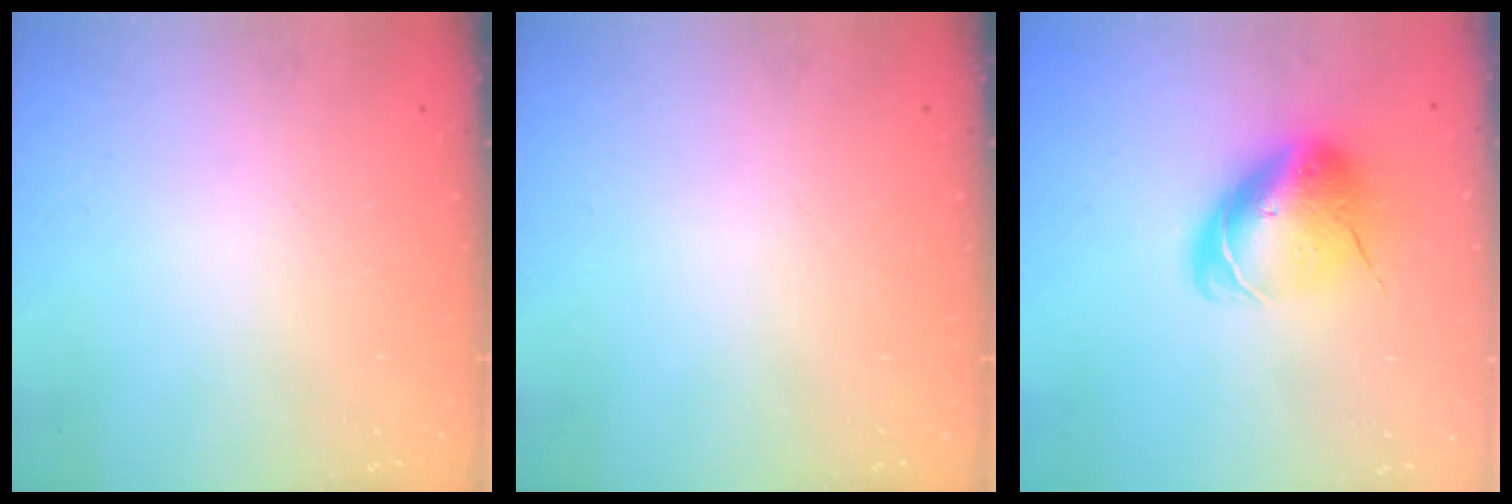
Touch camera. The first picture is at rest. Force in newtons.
{"total": 0.0}
{"total": 12.1, "press": 11.9, "slide": 2.2}